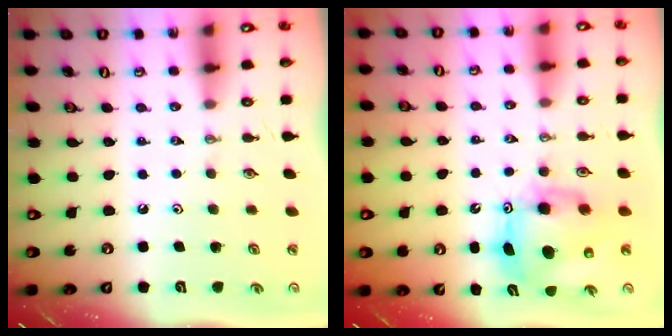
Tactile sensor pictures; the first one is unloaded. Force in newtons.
{"total": 10.8, "press": 10.8, "slide": 0.9}